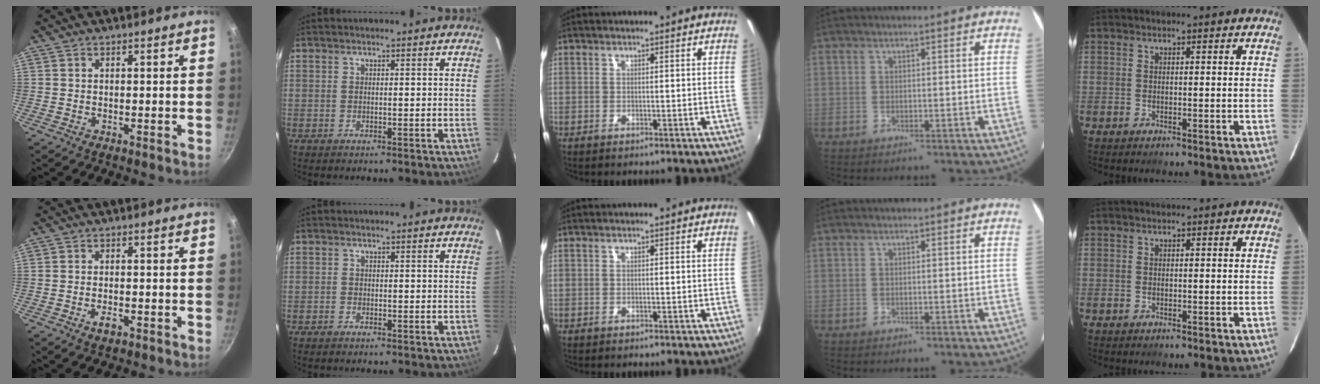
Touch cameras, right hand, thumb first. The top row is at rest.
{"thumb": {"total": 2.3, "force": [-1.2, 1.1, 1.7], "torque": [-0.034, 0.005, -0.023]}, "index": {"total": 0.6, "force": [-0.5, 0.3, 0.0], "torque": [-0.002, 0.002, -0.011]}}